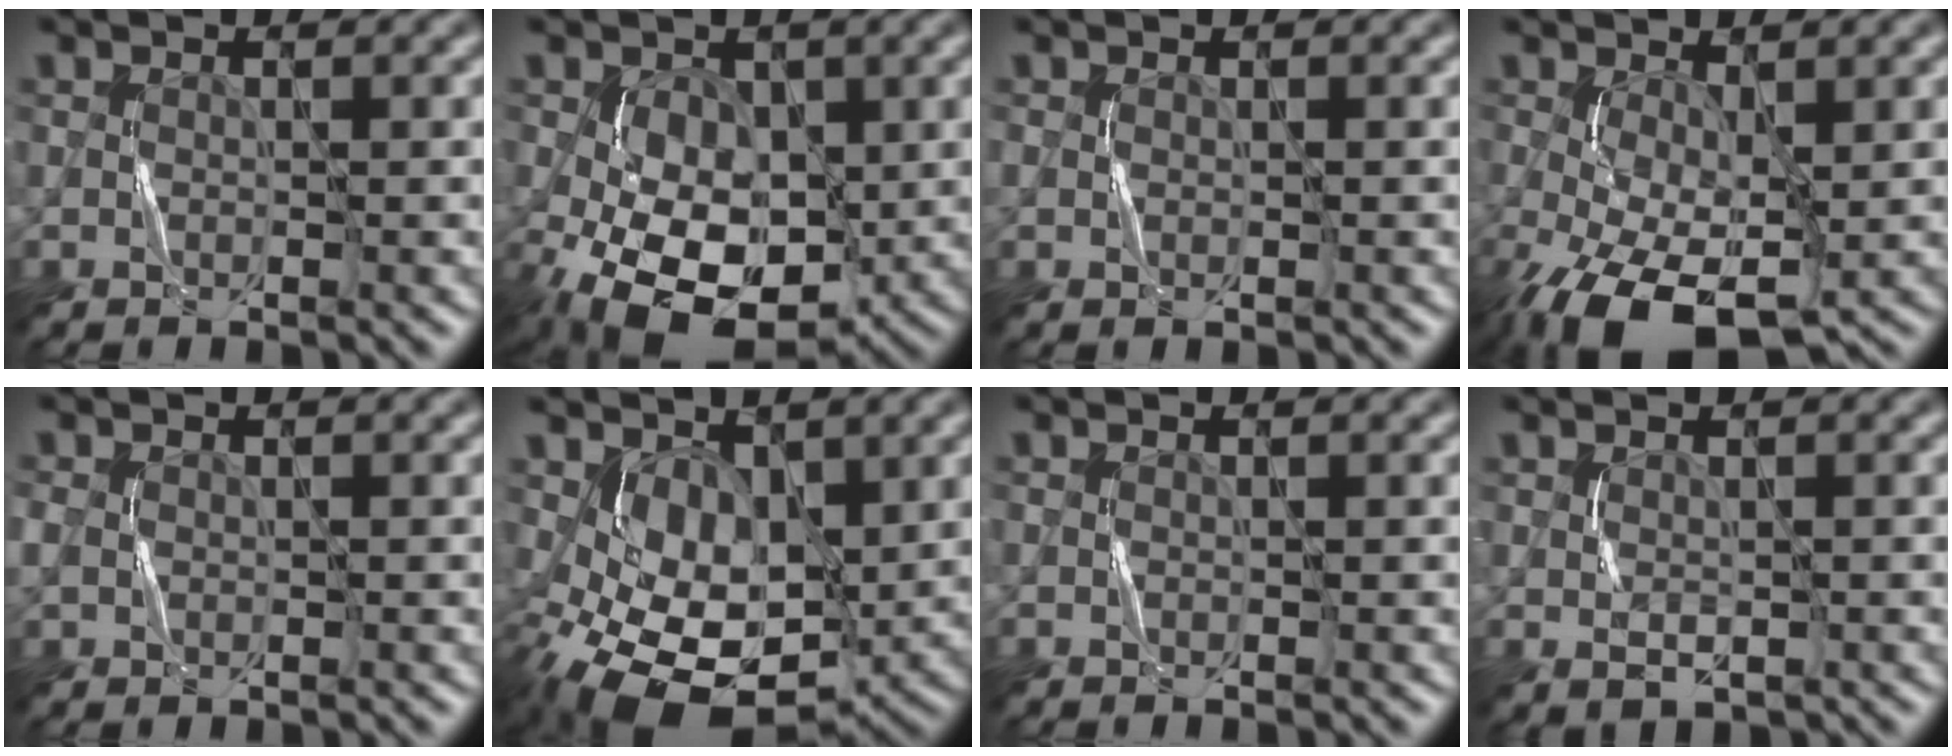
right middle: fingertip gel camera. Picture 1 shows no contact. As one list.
[{"total": 8.5, "force": [-2.0, 5.4, 6.2], "torque": [-0.118, -0.013, -0.038]}, {"total": 0.5, "force": [0.1, 0.3, 0.4], "torque": [-0.007, 0.001, 0.002]}, {"total": 8.7, "force": [-3.3, 4.1, 6.9], "torque": [-0.154, -0.018, -0.052]}, {"total": 1.4, "force": [0.1, 1.1, 0.9], "torque": [-0.020, 0.002, 0.002]}, {"total": 8.4, "force": [-1.0, 5.3, 6.5], "torque": [-0.122, -0.016, -0.009]}, {"total": 0.0}, {"total": 1.3, "force": [0.1, 0.9, 1.0], "torque": [-0.022, -0.005, 0.011]}]